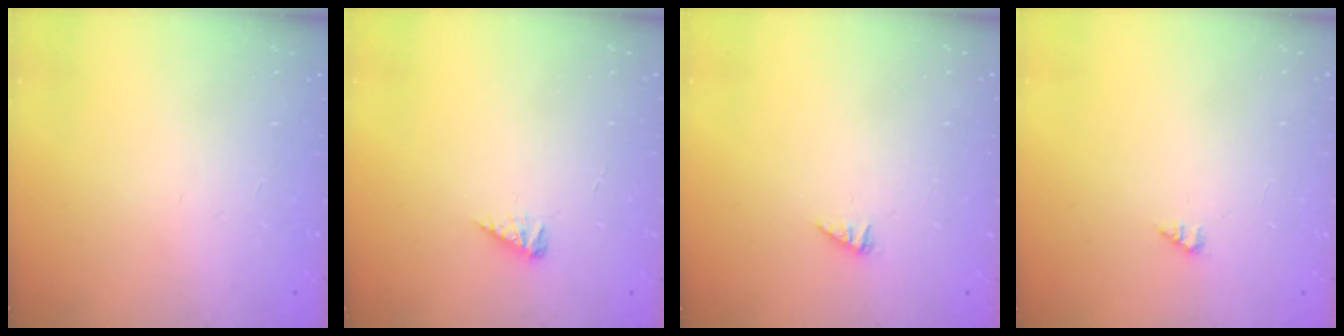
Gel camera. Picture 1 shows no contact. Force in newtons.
{"total": 3.1, "press": 3.1, "slide": 0.4}
{"total": 0.7, "press": 0.6, "slide": 0.2}
{"total": 1.0, "press": 1.0, "slide": 0.2}